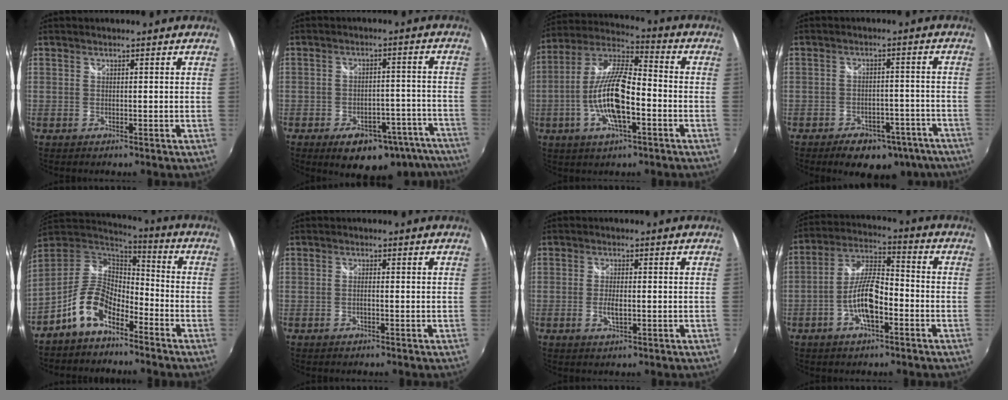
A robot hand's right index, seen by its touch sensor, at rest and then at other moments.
{"total": 16.2, "force": [-12.2, 7.7, 7.5], "torque": [-0.109, 0.018, -0.133]}
{"total": 14.4, "force": [-4.2, 4.4, 13.1], "torque": [-0.265, -0.002, -0.082]}
{"total": 13.7, "force": [-10.3, 7.2, 5.5], "torque": [-0.102, 0.018, -0.111]}
{"total": 11.5, "force": [-6.8, 5.8, 7.2], "torque": [-0.151, 0.015, -0.133]}
{"total": 0.9, "force": [-0.2, 0.1, 0.9], "torque": [-0.018, 0.000, -0.006]}
{"total": 2.9, "force": [-0.6, 1.1, 2.6], "torque": [-0.049, -0.007, -0.008]}
{"total": 10.0, "force": [-3.8, 3.3, 8.6], "torque": [-0.179, 0.008, -0.069]}